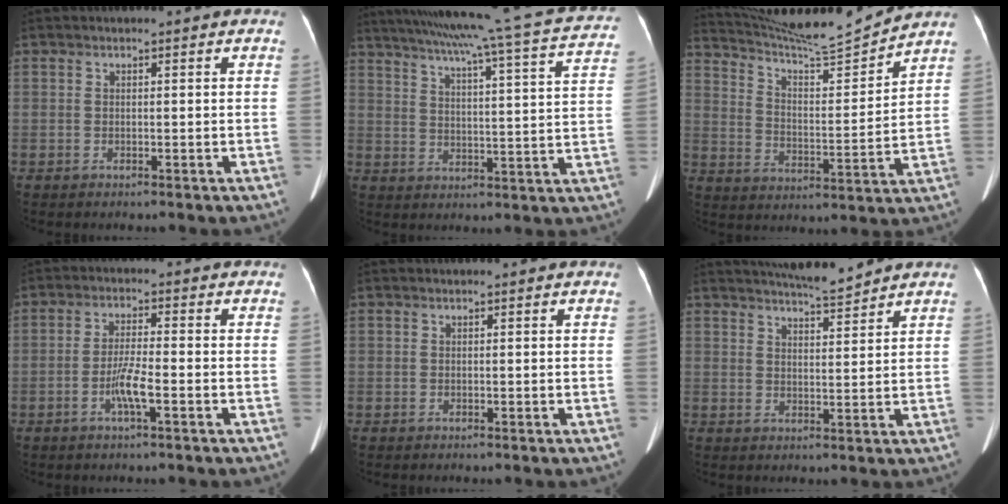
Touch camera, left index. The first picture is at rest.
{"total": 26.1, "force": [22.3, 0.8, 13.5], "torque": [-0.214, -0.023, 0.279]}
{"total": 14.5, "force": [14.0, -1.4, 3.4], "torque": [-0.070, -0.025, 0.229]}
{"total": 4.2, "force": [-1.7, 0.0, 3.9], "torque": [-0.079, -0.006, -0.037]}
{"total": 0.0}
{"total": 7.5, "force": [7.1, 0.0, 2.6], "torque": [-0.045, 0.004, 0.107]}